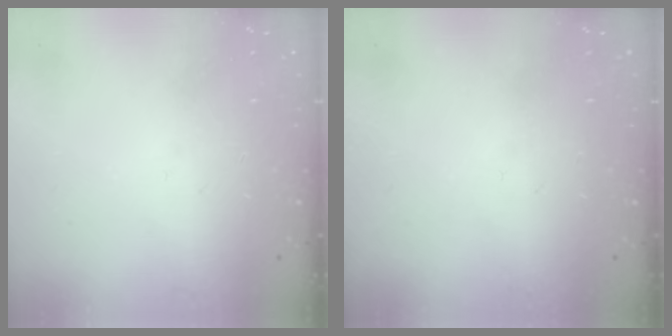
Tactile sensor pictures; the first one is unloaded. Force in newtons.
{"total": 0.0}